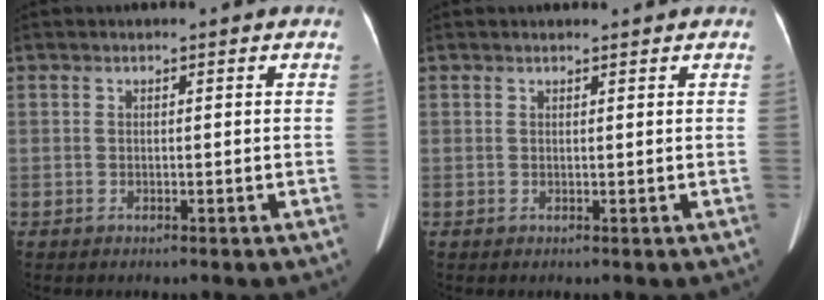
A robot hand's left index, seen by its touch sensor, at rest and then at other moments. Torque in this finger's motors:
{"motor_torque": [-0.29, 0.49, -0.52, -0.06]}